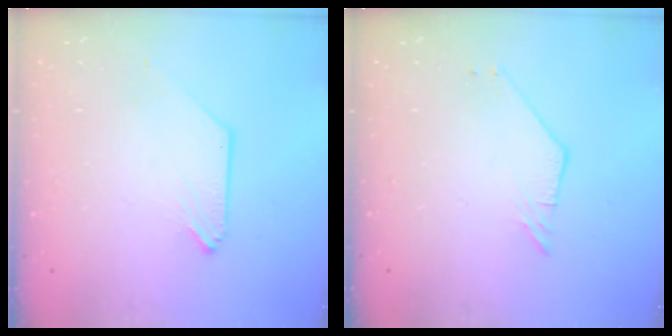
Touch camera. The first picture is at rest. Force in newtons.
{"total": 2.2, "press": 2.2, "slide": 0.1}